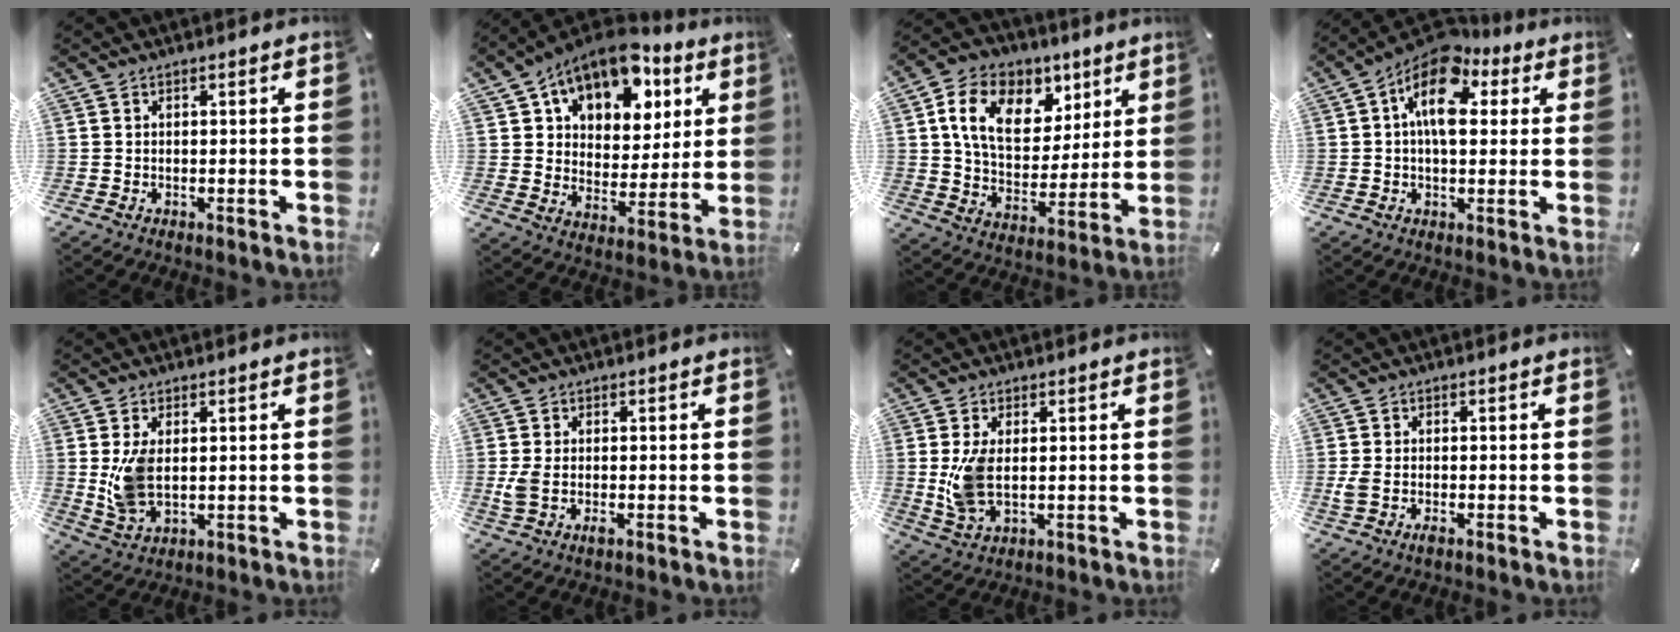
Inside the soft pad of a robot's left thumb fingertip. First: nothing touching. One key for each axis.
{"total": 16.2, "fx": 10.1, "fy": 10.2, "fz": 7.6, "tx": -0.129, "ty": -0.055, "tz": 0.179}
{"total": 15.1, "fx": 7.1, "fy": 10.9, "fz": 7.6, "tx": -0.132, "ty": -0.023, "tz": 0.134}
{"total": 13.6, "fx": 4.7, "fy": 7.9, "fz": 10.1, "tx": -0.172, "ty": -0.023, "tz": 0.081}
{"total": 7.6, "fx": 1.2, "fy": 4.4, "fz": 6.1, "tx": -0.128, "ty": -0.011, "tz": 0.018}
{"total": 3.8, "fx": -0.4, "fy": 2.0, "fz": 3.2, "tx": -0.077, "ty": -0.006, "tz": -0.009}
{"total": 7.6, "fx": 1.1, "fy": 3.9, "fz": 6.5, "tx": -0.141, "ty": -0.014, "tz": 0.012}
{"total": 2.5, "fx": -0.7, "fy": 1.3, "fz": 2.0, "tx": -0.043, "ty": -0.001, "tz": -0.012}